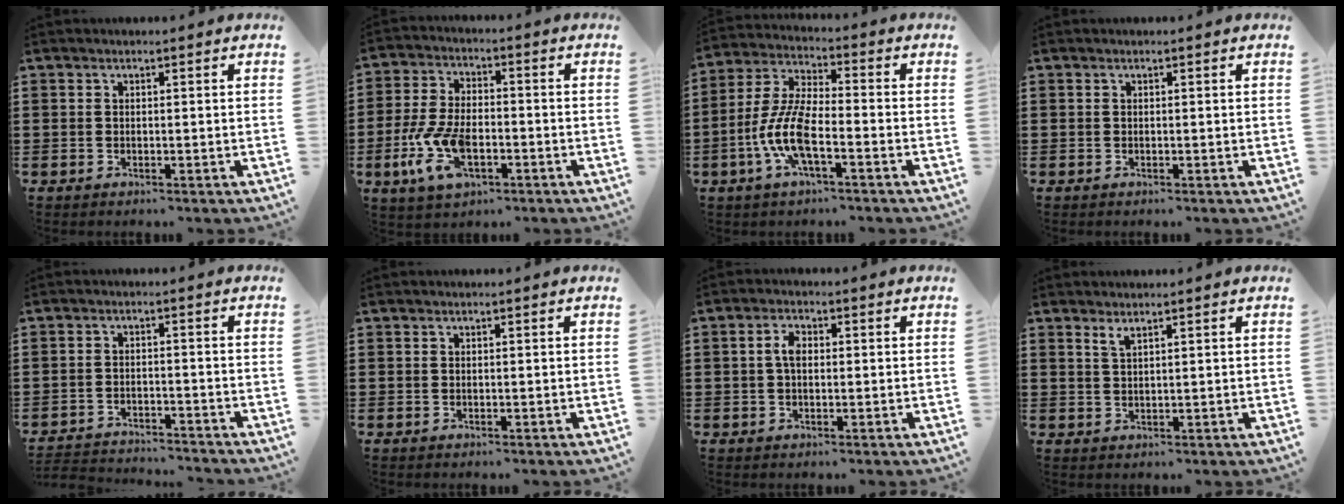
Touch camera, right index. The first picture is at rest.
{"total": 9.6, "force": [-3.3, 4.8, 7.6], "torque": [-0.192, -0.011, -0.068]}
{"total": 8.9, "force": [-3.3, 2.8, 7.8], "torque": [-0.193, -0.014, -0.070]}
{"total": 0.0}
{"total": 3.2, "force": [-3.2, 0.0, -0.1], "torque": [-0.006, -0.003, -0.069]}
{"total": 0.0}
{"total": 3.0, "force": [0.2, 1.7, 2.5], "torque": [-0.051, 0.008, 0.001]}
{"total": 1.6, "force": [1.3, 0.2, 0.9], "torque": [-0.021, 0.000, 0.023]}